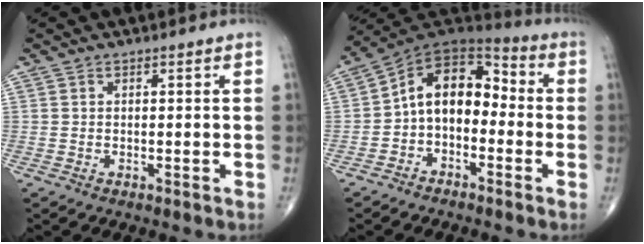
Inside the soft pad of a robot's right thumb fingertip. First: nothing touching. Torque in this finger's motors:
{"motor_torque": [-0.15, 1.53, 0.50, -0.44, 0.33]}